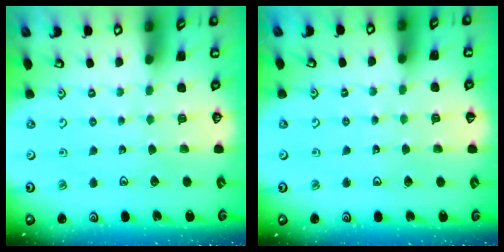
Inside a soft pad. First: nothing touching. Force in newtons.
{"total": 2.4, "press": 2.4, "slide": 0.3}